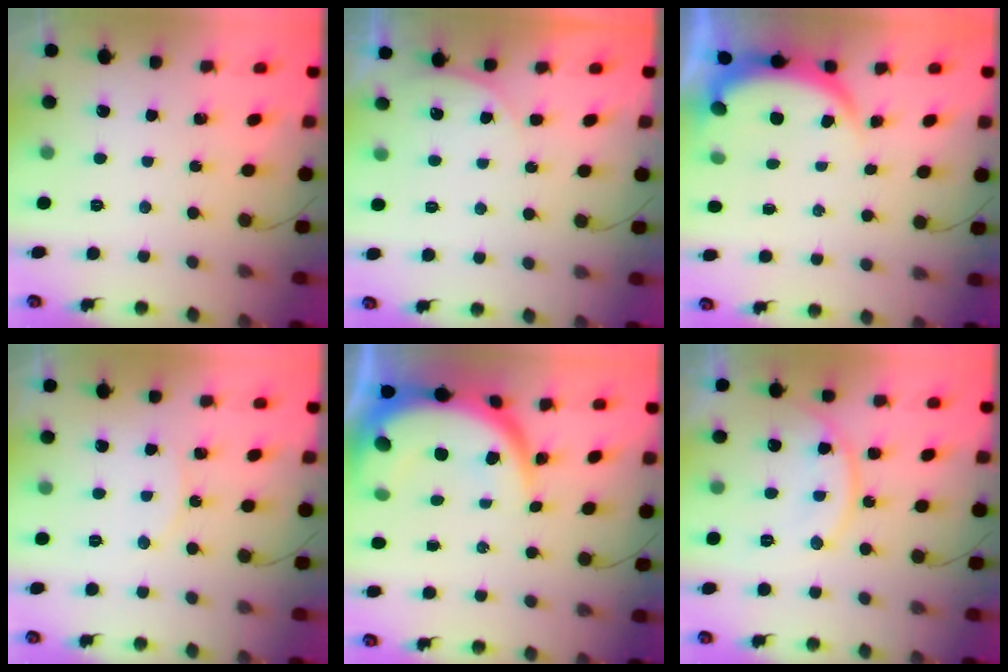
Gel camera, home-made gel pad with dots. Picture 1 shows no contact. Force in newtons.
{"total": 3.3, "press": 3.3, "slide": 0.4}
{"total": 4.9, "press": 4.8, "slide": 0.7}
{"total": 6.2, "press": 6.2, "slide": 0.5}
{"total": 11.6, "press": 11.5, "slide": 1.0}
{"total": 13.1, "press": 13.1, "slide": 0.4}